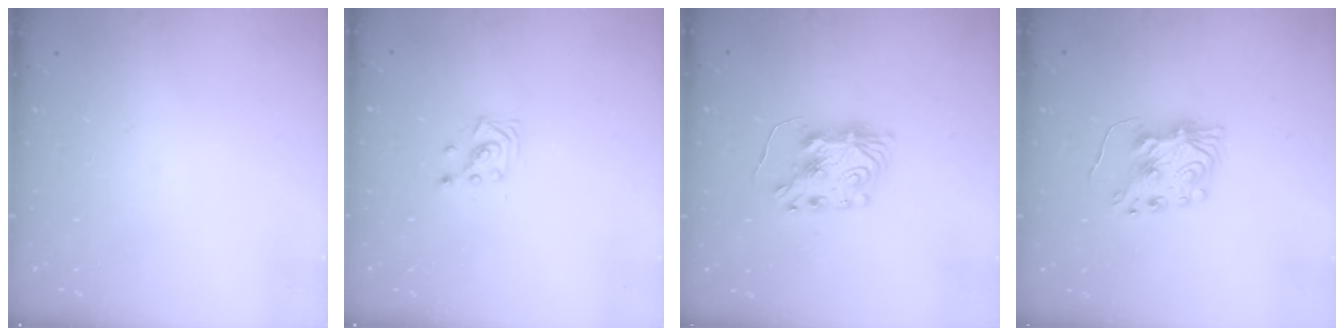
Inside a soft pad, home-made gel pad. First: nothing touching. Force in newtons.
{"total": 3.7, "press": 3.7, "slide": 0.1}
{"total": 8.8, "press": 8.8, "slide": 0.6}
{"total": 8.0, "press": 8.0, "slide": 0.2}